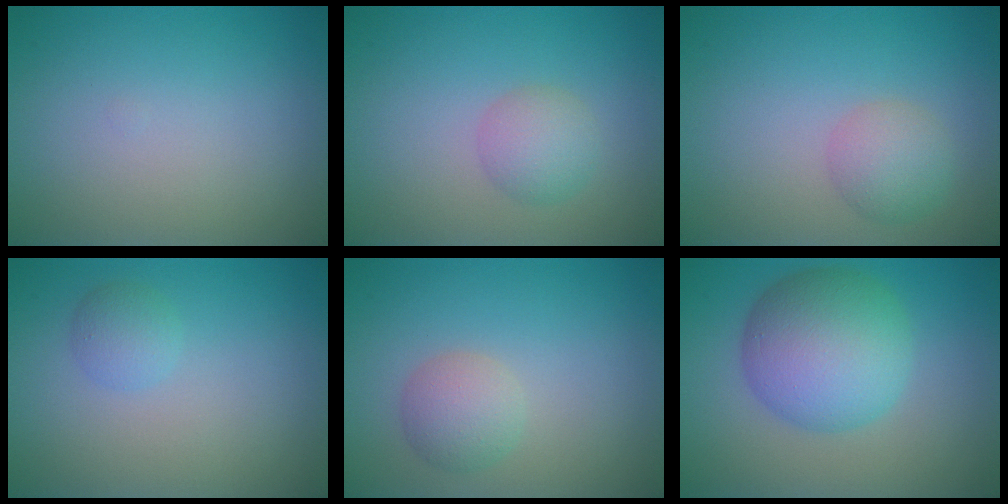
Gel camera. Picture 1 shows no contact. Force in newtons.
{"total": 2.3, "press": 2.3, "slide": 0.0}
{"total": 2.6, "press": 2.6, "slide": 0.1}
{"total": 1.5, "press": 1.5, "slide": 0.1}
{"total": 2.4, "press": 2.4, "slide": 0.1}
{"total": 8.0, "press": 8.0, "slide": 0.1}